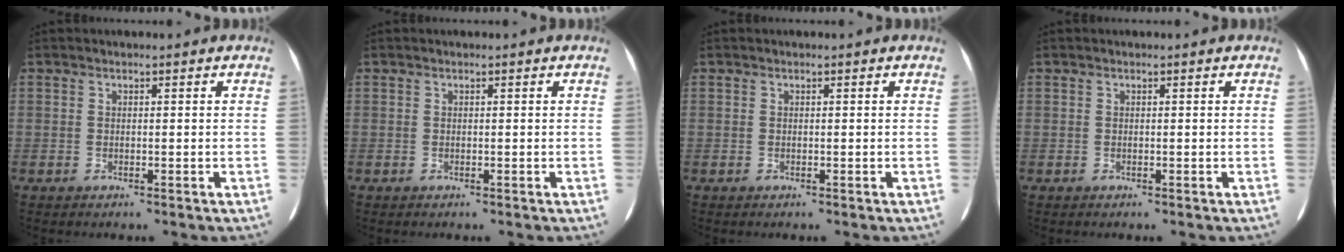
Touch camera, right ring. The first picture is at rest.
{"total": 0.0}
{"total": 0.0}
{"total": 0.0}